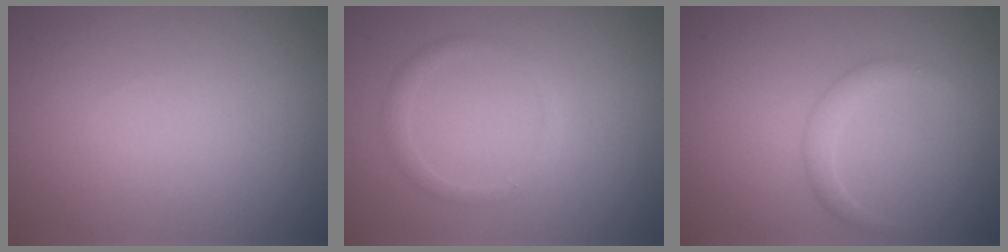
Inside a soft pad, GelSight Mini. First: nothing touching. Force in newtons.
{"total": 1.3, "press": 1.3, "slide": 0.0}
{"total": 1.7, "press": 1.7, "slide": 0.1}